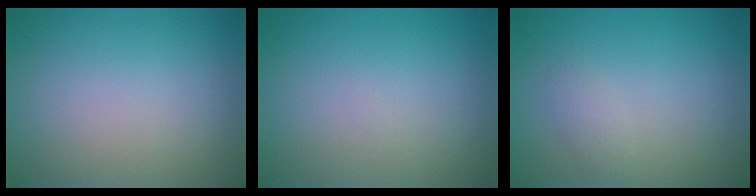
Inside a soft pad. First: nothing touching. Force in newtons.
{"total": 0.0}
{"total": 1.1, "press": 1.1, "slide": 0.0}